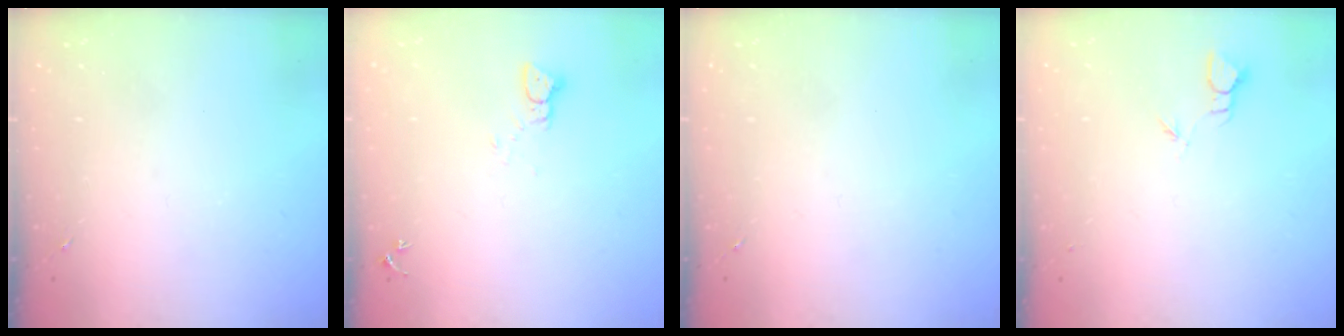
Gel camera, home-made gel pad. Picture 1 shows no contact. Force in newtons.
{"total": 2.4, "press": 2.4, "slide": 0.2}
{"total": 0.0}
{"total": 2.0, "press": 2.0, "slide": 0.1}